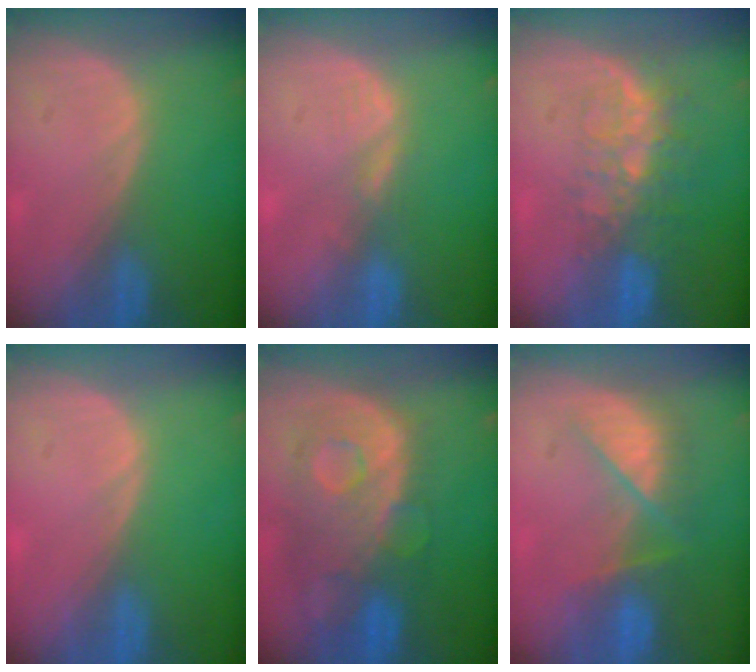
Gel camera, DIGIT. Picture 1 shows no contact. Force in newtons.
{"total": 1.6, "press": 1.6, "slide": 0.2}
{"total": 8.3, "press": 6.8, "slide": 4.7}
{"total": 0.0}
{"total": 11.1, "press": 9.7, "slide": 5.5}
{"total": 7.1, "press": 7.0, "slide": 1.3}